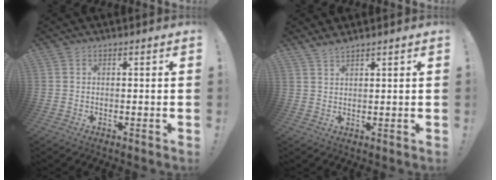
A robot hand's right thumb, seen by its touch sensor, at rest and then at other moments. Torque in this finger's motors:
{"motor_torque": [-1.33, 3.06, 0.33, 0.50, 0.09]}